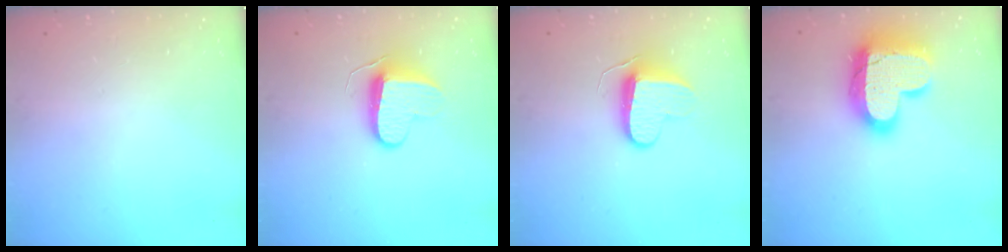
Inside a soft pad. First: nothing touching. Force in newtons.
{"total": 9.0, "press": 9.0, "slide": 0.4}
{"total": 9.0, "press": 9.0, "slide": 0.4}
{"total": 21.1, "press": 21.0, "slide": 1.5}